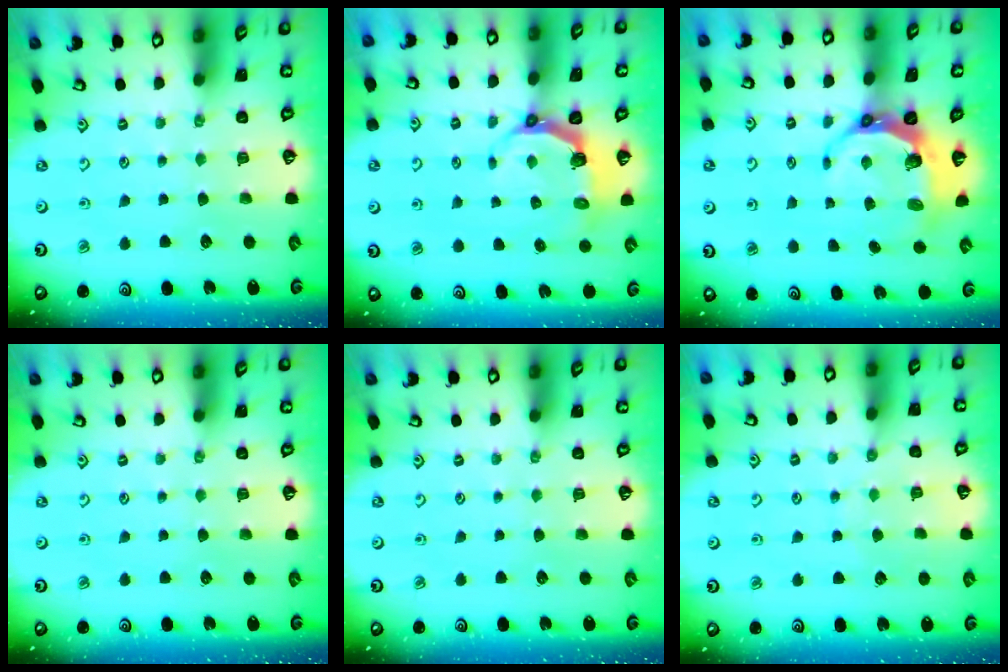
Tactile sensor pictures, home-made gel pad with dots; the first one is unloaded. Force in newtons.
{"total": 5.4, "press": 4.1, "slide": 3.5}
{"total": 8.1, "press": 7.0, "slide": 4.1}
{"total": 0.0}
{"total": 0.0}
{"total": 4.2, "press": 4.1, "slide": 0.6}